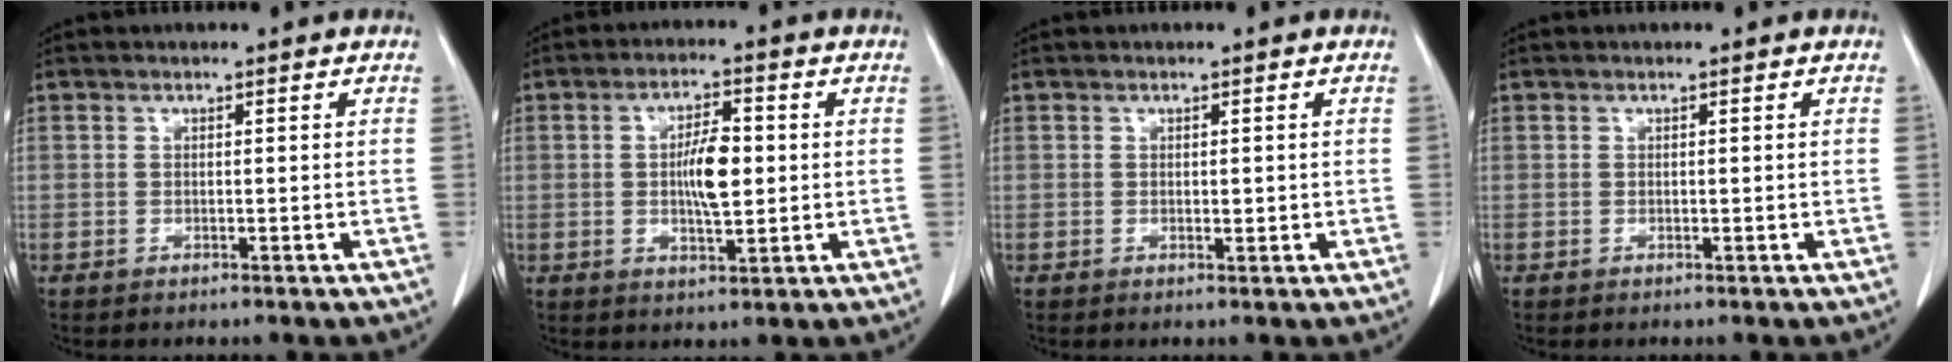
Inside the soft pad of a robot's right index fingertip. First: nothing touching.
{"total": 6.5, "force": [0.2, 1.9, 6.2], "torque": [-0.113, 0.003, 0.003]}
{"total": 0.8, "force": [0.1, 0.5, 0.7], "torque": [-0.009, -0.002, 0.002]}
{"total": 0.0}